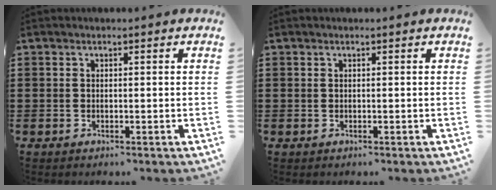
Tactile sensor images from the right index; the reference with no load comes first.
{"total": 0.0}